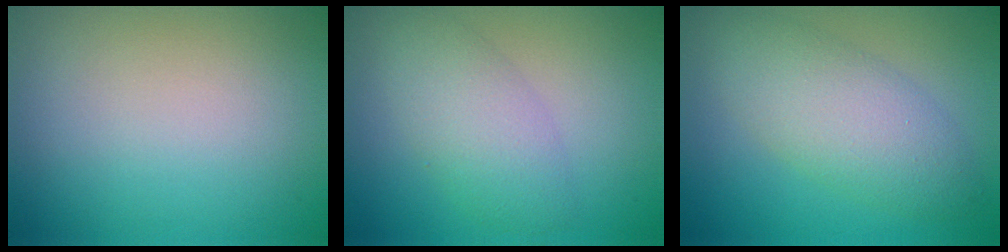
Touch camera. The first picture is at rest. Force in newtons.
{"total": 3.0, "press": 3.0, "slide": 0.1}
{"total": 5.3, "press": 5.3, "slide": 0.1}